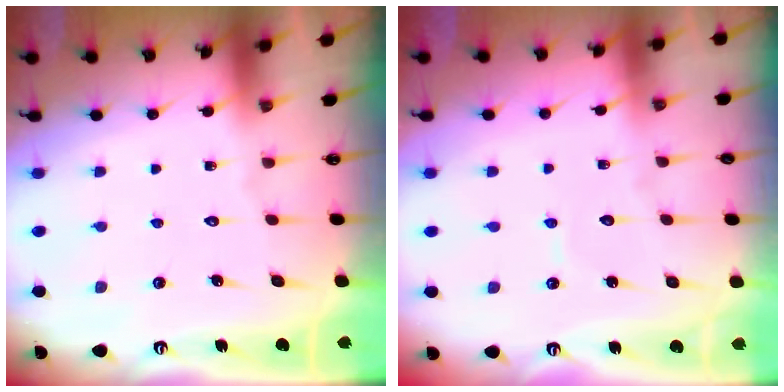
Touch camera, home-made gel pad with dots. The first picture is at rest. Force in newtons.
{"total": 3.7, "press": 3.7, "slide": 0.1}